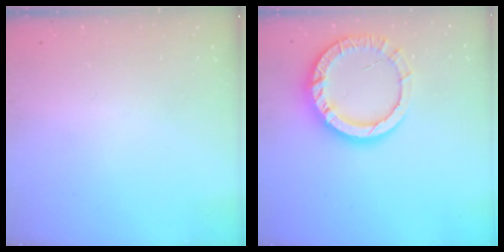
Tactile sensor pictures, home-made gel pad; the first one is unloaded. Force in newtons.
{"total": 13.2, "press": 13.1, "slide": 1.6}